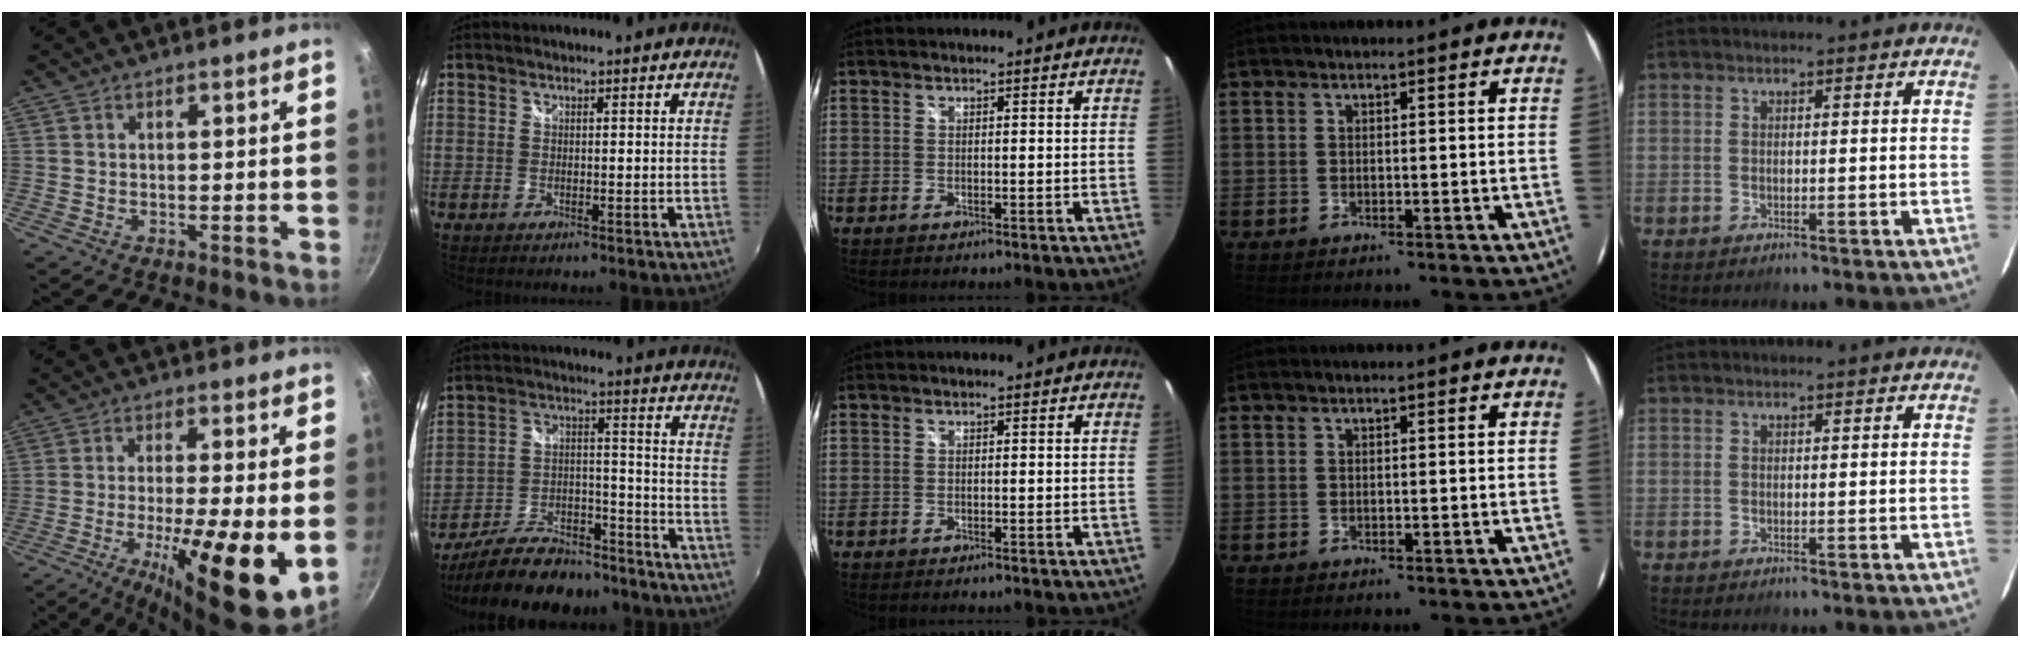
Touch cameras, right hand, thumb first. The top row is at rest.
{"thumb": {"total": 15.7, "force": [-3.4, 3.4, 14.9], "torque": [-0.244, -0.007, -0.057]}, "index": {"total": 22.3, "force": [-18.6, 8.2, 9.4], "torque": [-0.180, 0.020, -0.260]}}